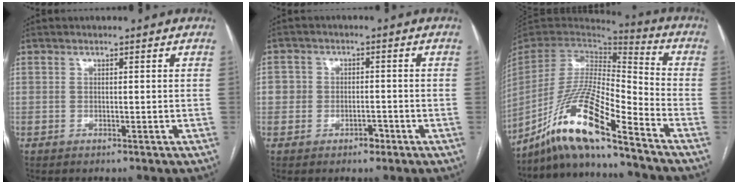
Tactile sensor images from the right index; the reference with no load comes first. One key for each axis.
{"total": 3.9, "fx": -1.4, "fy": 3.3, "fz": 1.5, "tx": -0.011, "ty": 0.015, "tz": -0.018}
{"total": 16.3, "fx": -12.0, "fy": 0.7, "fz": 11.0, "tx": -0.216, "ty": -0.007, "tz": -0.225}